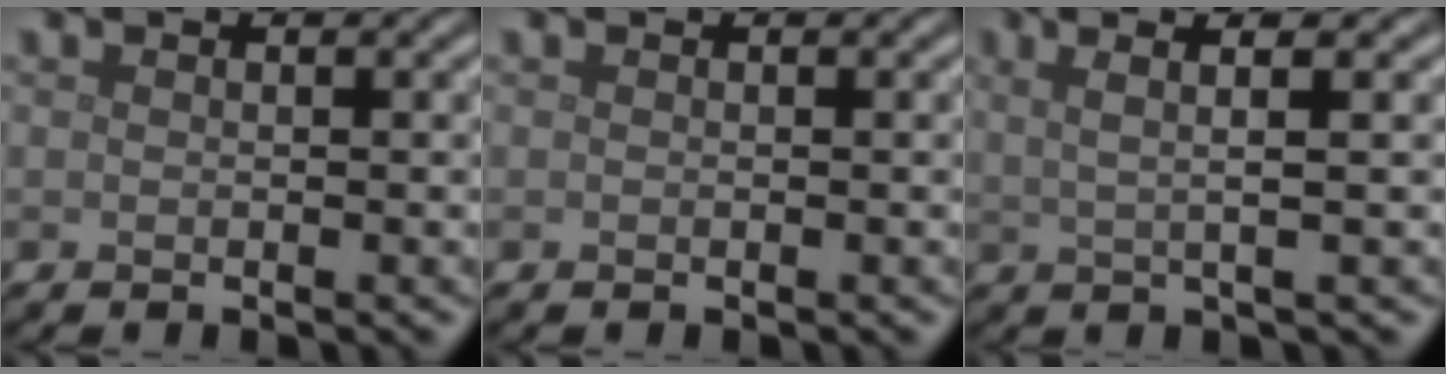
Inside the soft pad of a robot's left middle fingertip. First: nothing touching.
{"total": 0.0}
{"total": 4.3, "force": [1.9, 1.0, 3.7], "torque": [-0.056, 0.011, 0.009]}